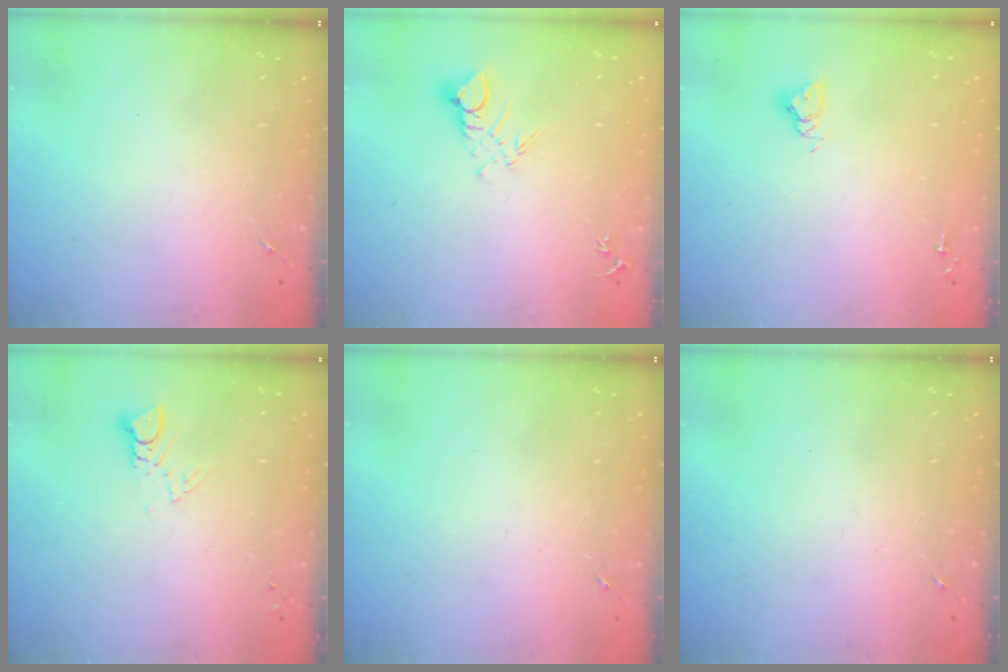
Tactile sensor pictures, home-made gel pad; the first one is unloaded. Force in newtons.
{"total": 6.2, "press": 6.2, "slide": 0.5}
{"total": 4.8, "press": 4.7, "slide": 0.4}
{"total": 3.2, "press": 3.2, "slide": 0.0}
{"total": 0.0}
{"total": 0.0}